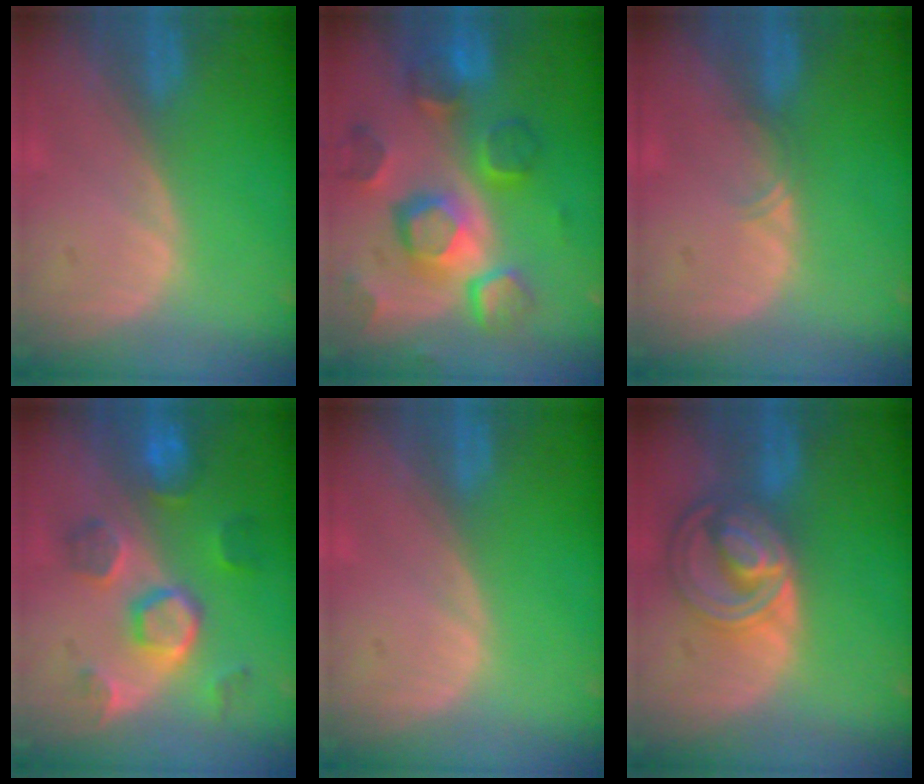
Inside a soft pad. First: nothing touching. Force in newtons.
{"total": 12.3, "press": 10.7, "slide": 6.0}
{"total": 1.1, "press": 1.0, "slide": 0.6}
{"total": 8.5, "press": 8.0, "slide": 2.9}
{"total": 0.0}
{"total": 8.5, "press": 7.3, "slide": 4.4}